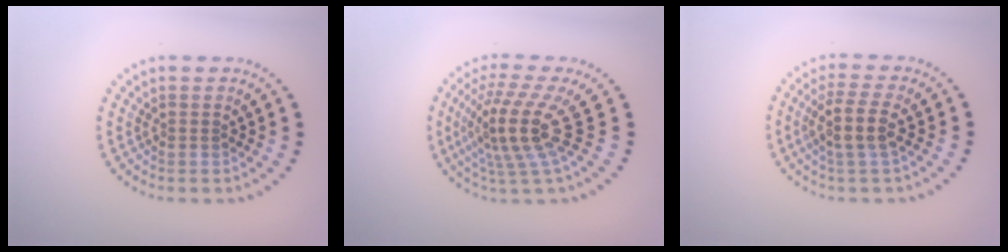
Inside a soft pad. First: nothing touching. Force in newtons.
{"total": 5.0, "press": 3.6, "slide": 3.5}
{"total": 3.1, "press": 2.6, "slide": 1.7}